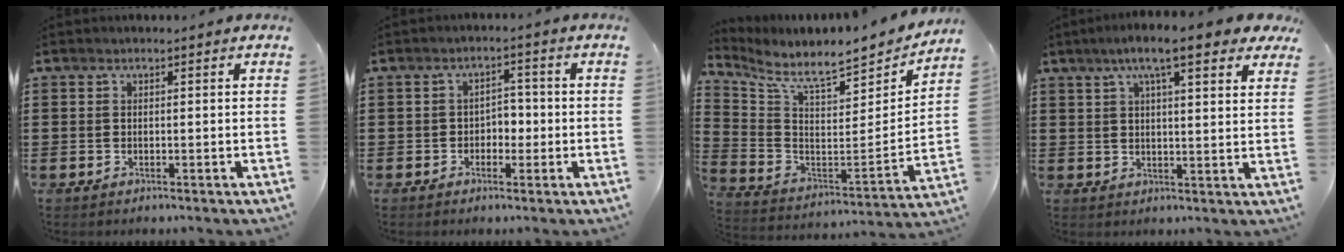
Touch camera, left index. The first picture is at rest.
{"total": 2.6, "force": [-0.9, 1.8, 1.5], "torque": [-0.036, 0.004, -0.023]}
{"total": 8.0, "force": [7.4, 0.1, 3.1], "torque": [-0.091, -0.077, 0.122]}
{"total": 7.7, "force": [5.3, 1.1, 5.4], "torque": [-0.104, -0.002, 0.088]}